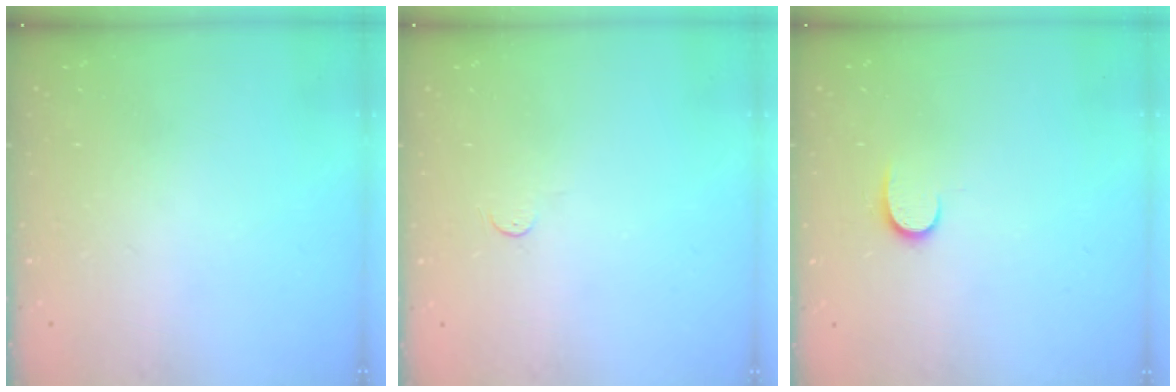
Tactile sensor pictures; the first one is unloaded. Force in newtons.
{"total": 3.4, "press": 3.4, "slide": 0.4}
{"total": 6.5, "press": 6.5, "slide": 0.7}